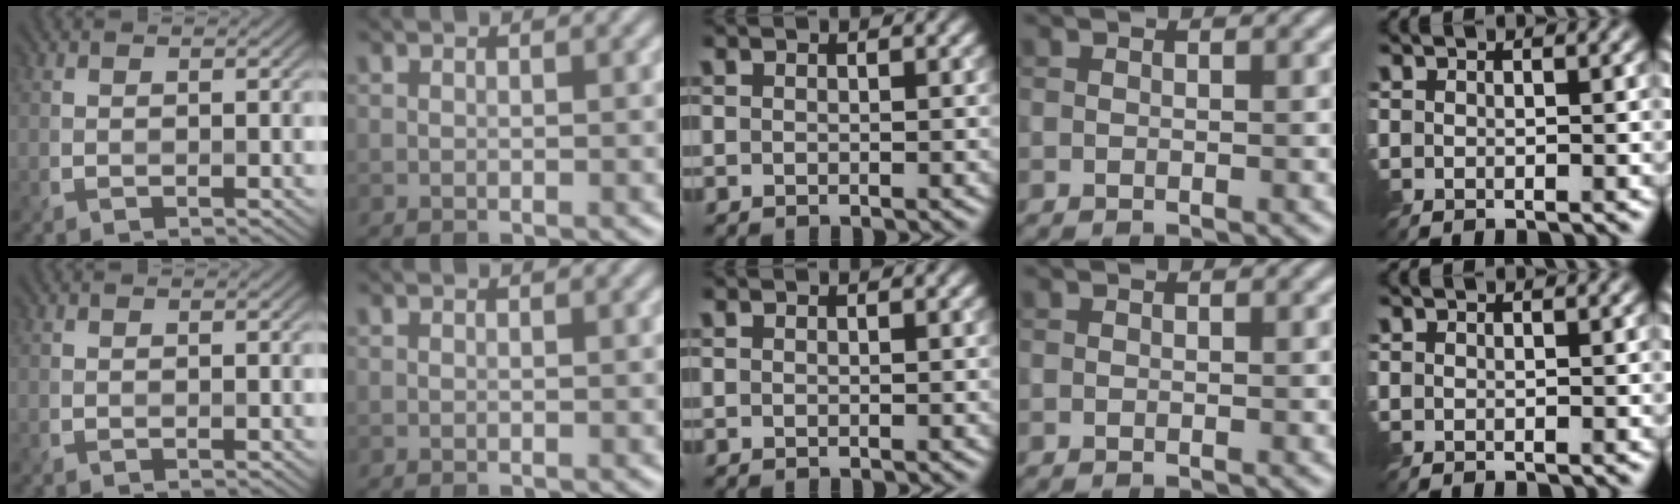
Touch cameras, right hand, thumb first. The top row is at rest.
{}